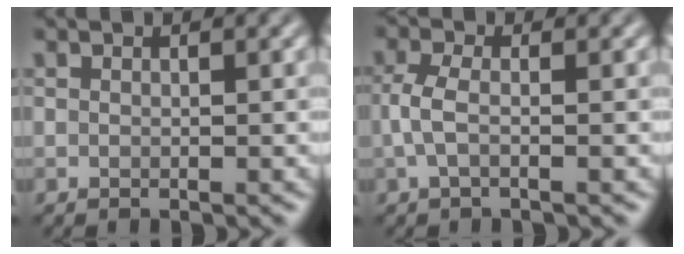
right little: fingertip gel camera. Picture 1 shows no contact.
{"total": 2.3, "force": [-0.4, 0.8, 2.1], "torque": [-0.050, 0.003, -0.013]}